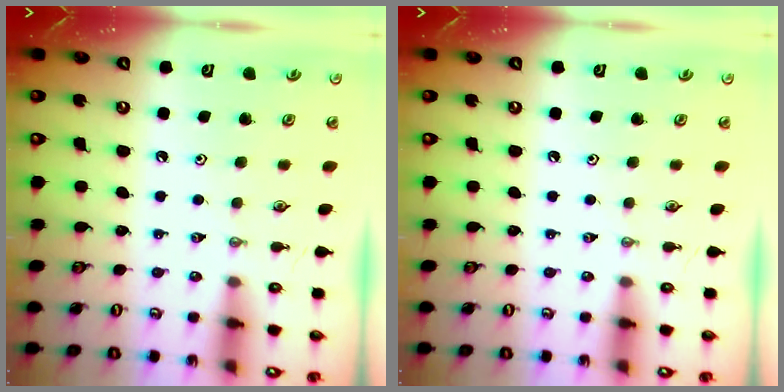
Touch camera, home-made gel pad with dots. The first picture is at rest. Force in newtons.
{"total": 0.0}